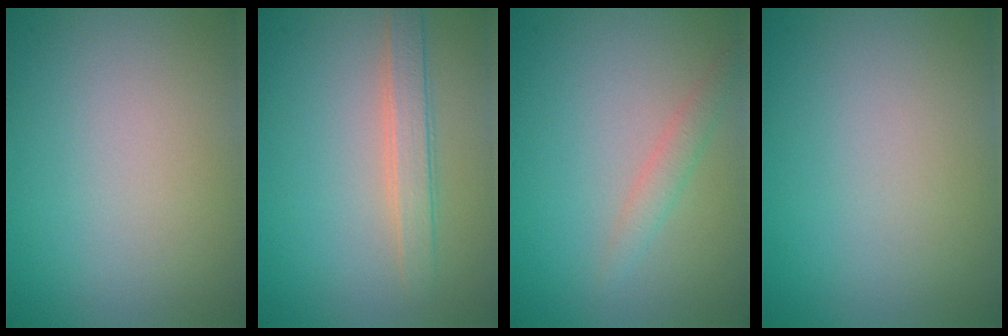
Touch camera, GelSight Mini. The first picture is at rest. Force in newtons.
{"total": 2.4, "press": 2.4, "slide": 0.1}
{"total": 1.5, "press": 1.5, "slide": 0.1}
{"total": 0.0}